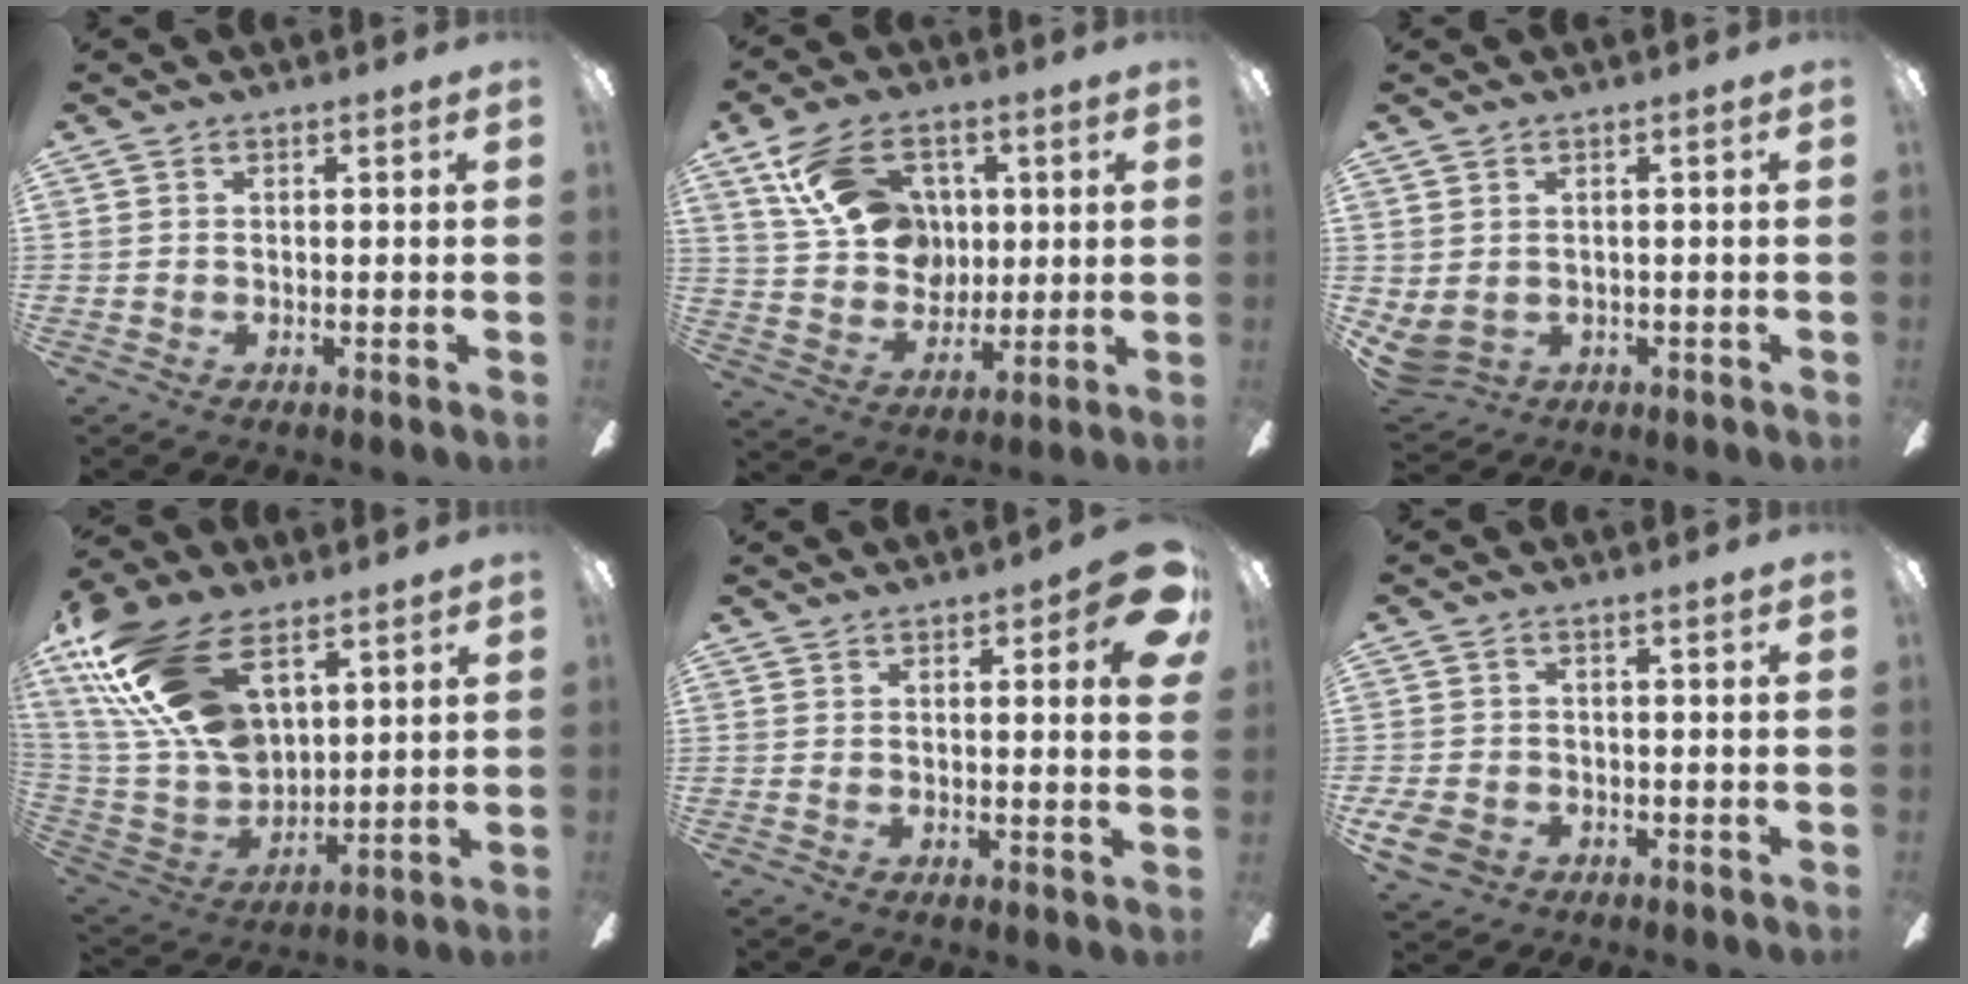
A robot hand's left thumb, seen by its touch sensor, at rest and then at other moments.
{"total": 16.8, "force": [6.9, 12.2, 9.3], "torque": [-0.163, 0.005, 0.137]}
{"total": 3.0, "force": [0.8, 2.4, 1.6], "torque": [-0.047, -0.008, 0.012]}
{"total": 24.8, "force": [12.6, 14.5, 15.7], "torque": [-0.341, -0.051, 0.227]}
{"total": 7.1, "force": [2.9, 1.9, 6.1], "torque": [-0.070, -0.012, 0.041]}
{"total": 5.0, "force": [-2.3, 3.3, 3.0], "torque": [-0.070, 0.005, -0.045]}